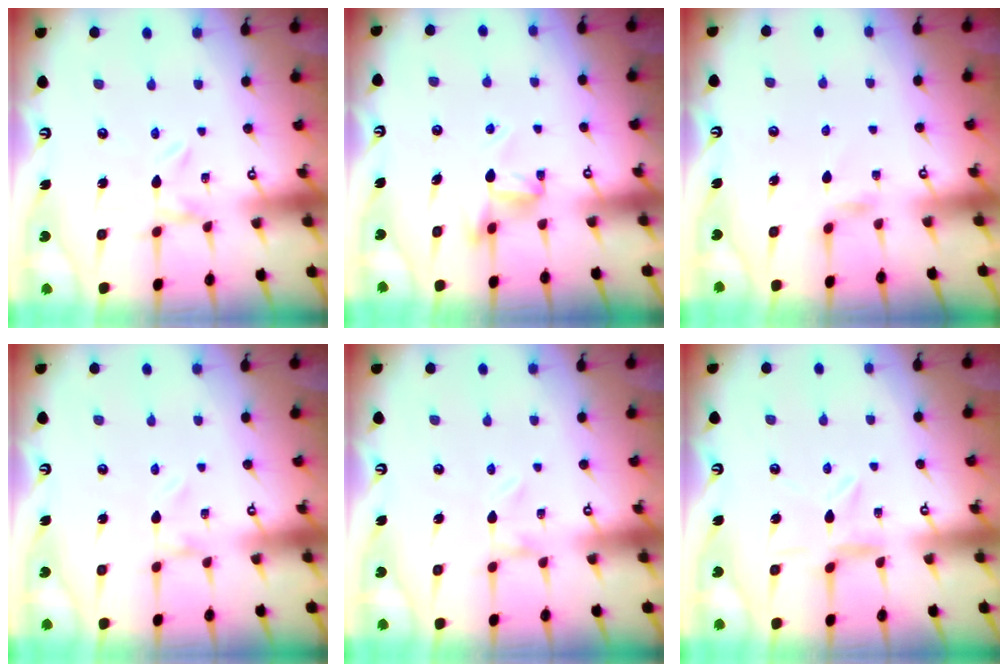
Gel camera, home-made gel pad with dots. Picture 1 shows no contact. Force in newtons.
{"total": 7.8, "press": 7.8, "slide": 0.3}
{"total": 1.9, "press": 1.9, "slide": 0.3}
{"total": 0.0}
{"total": 0.0}
{"total": 2.4, "press": 2.4, "slide": 0.3}